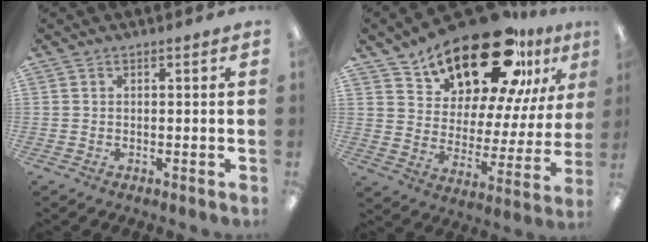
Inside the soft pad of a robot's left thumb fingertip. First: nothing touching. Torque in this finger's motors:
{"motor_torque": [0.63, 0.84, 1.36, -1.41, 0.43]}